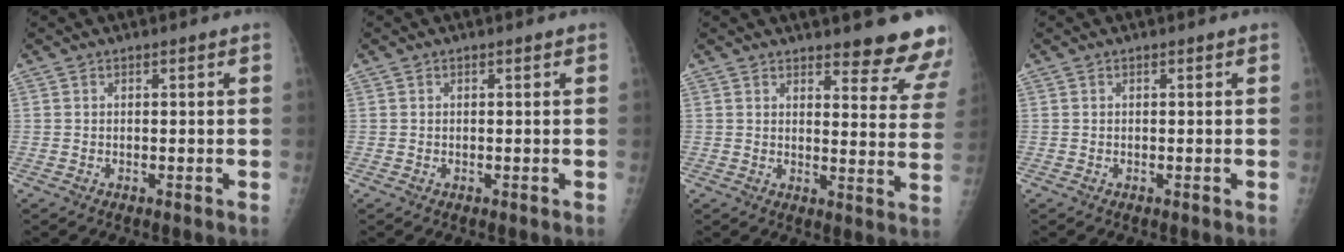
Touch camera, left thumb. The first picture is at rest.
{"total": 0.0}
{"total": 12.3, "force": [11.0, 2.7, 4.6], "torque": [-0.014, -0.086, 0.114]}
{"total": 0.0}